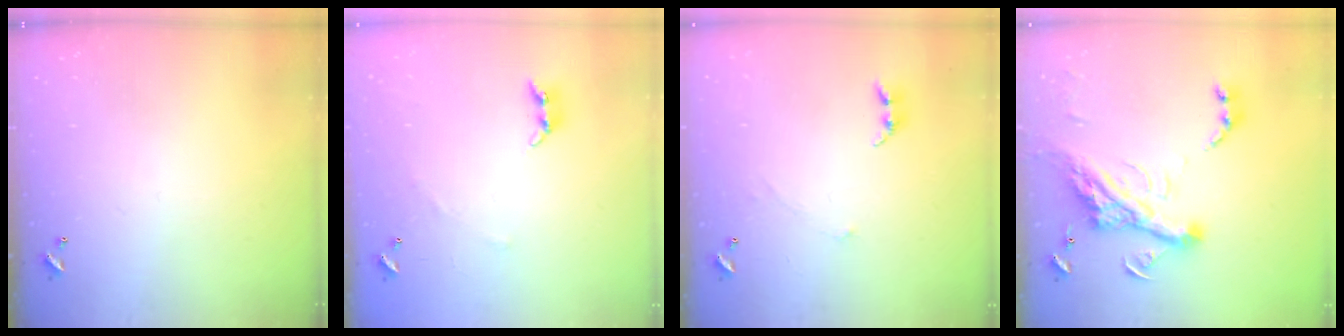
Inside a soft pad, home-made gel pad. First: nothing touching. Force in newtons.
{"total": 3.6, "press": 3.6, "slide": 0.6}
{"total": 0.7, "press": 0.6, "slide": 0.5}
{"total": 19.3, "press": 19.1, "slide": 2.5}